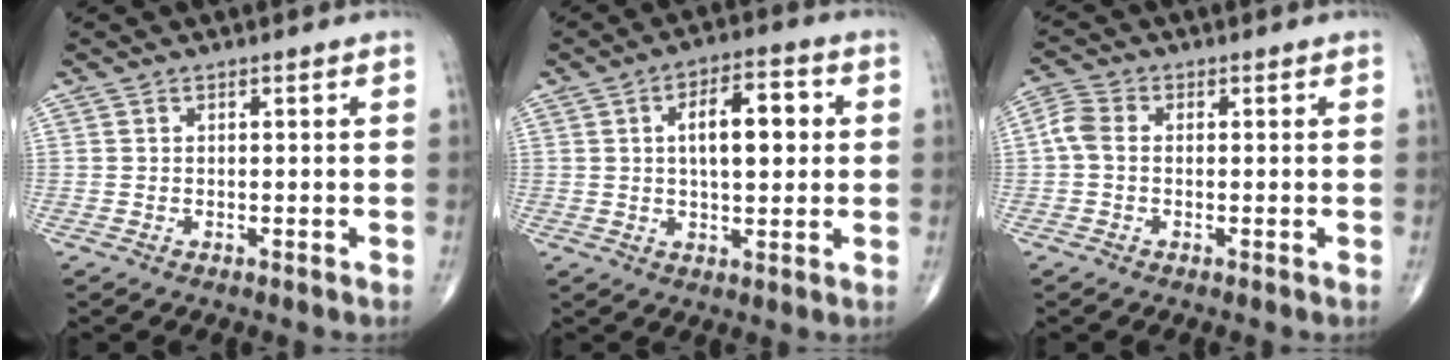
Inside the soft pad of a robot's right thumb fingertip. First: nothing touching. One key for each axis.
{"total": 10.5, "fx": 1.8, "fy": 4.8, "fz": 9.2, "tx": -0.123, "ty": 0.009, "tz": 0.024}
{"total": 3.8, "fx": -0.2, "fy": 2.7, "fz": 2.7, "tx": -0.062, "ty": 0.010, "tz": -0.014}